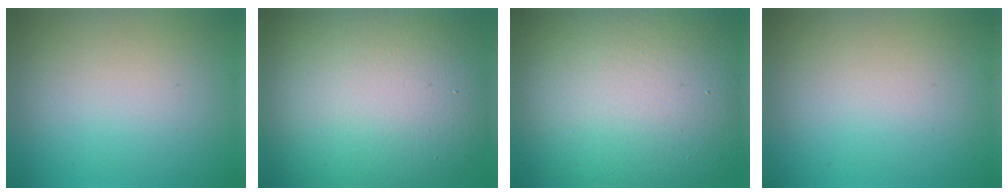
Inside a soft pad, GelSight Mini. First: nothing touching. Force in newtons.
{"total": 16.8, "press": 16.8, "slide": 0.7}
{"total": 17.0, "press": 16.9, "slide": 1.3}
{"total": 0.0}